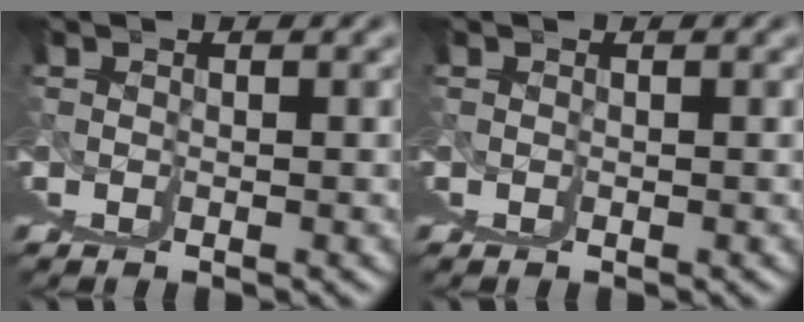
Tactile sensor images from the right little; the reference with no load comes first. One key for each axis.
{"total": 0.0}